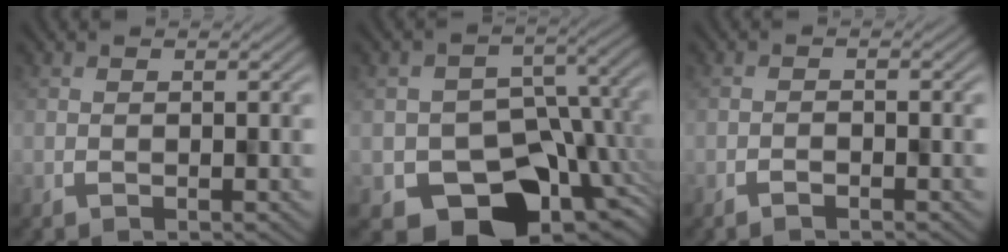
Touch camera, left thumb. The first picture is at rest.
{"total": 12.7, "force": [-5.5, 9.5, 6.3], "torque": [-0.089, -0.051, -0.068]}
{"total": 0.9, "force": [-0.9, 0.1, 0.0], "torque": [-0.007, -0.002, -0.014]}